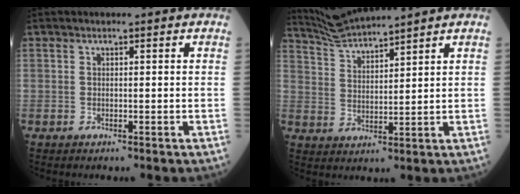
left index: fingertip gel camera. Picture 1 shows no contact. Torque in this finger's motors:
{"motor_torque": [0.47, -0.97, 0.00, 0.01]}